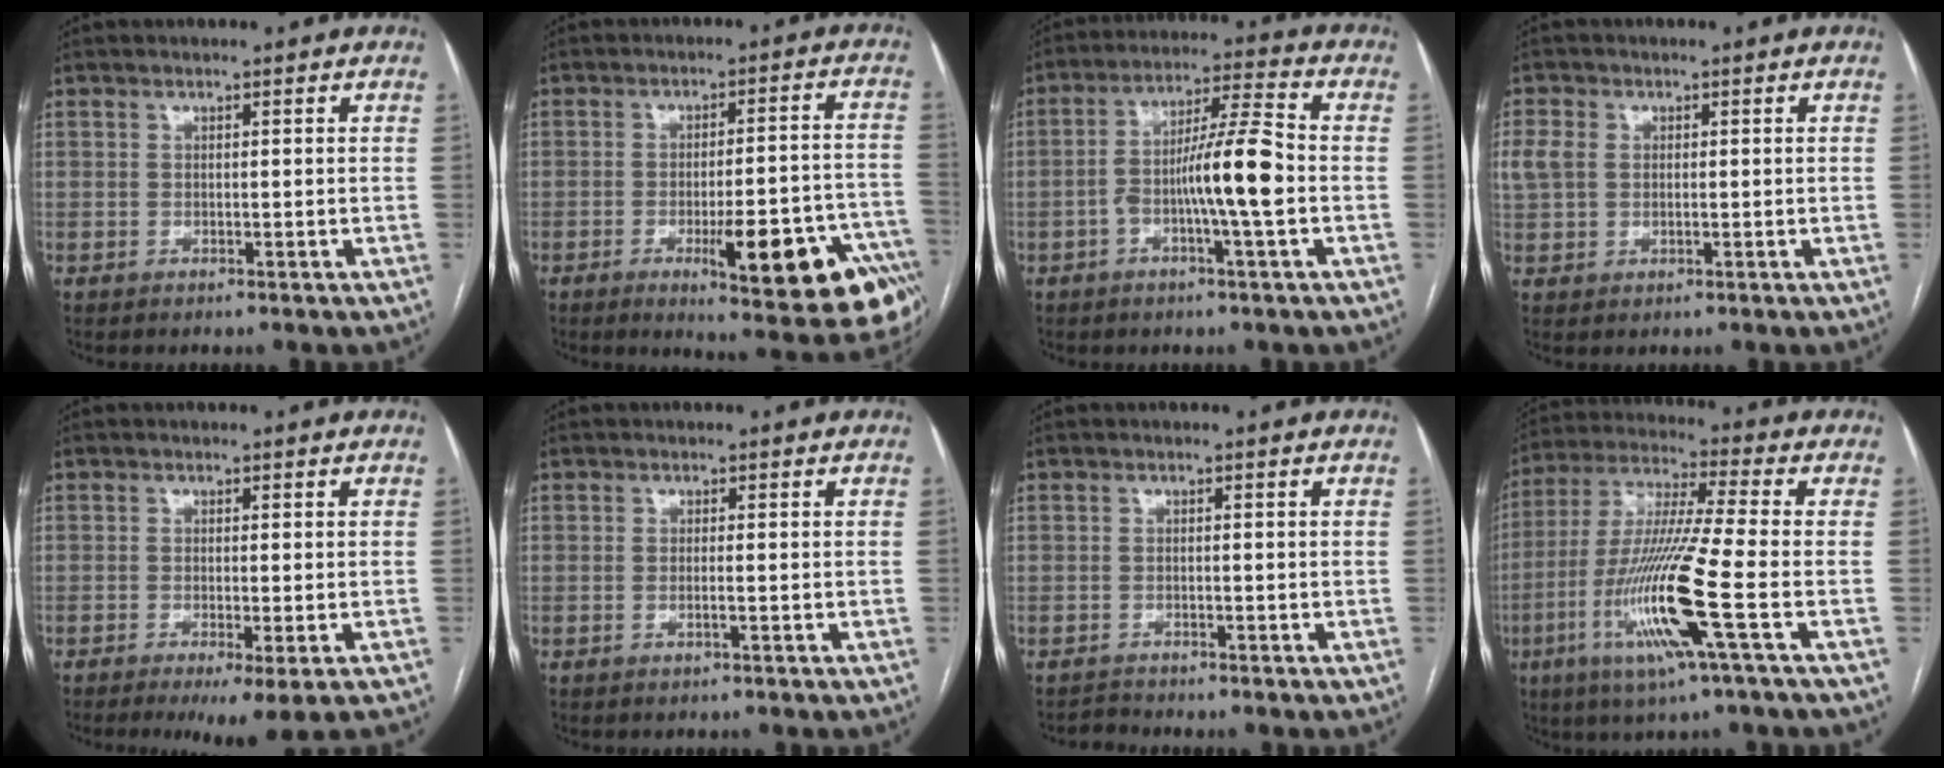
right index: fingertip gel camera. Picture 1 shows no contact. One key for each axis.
{"total": 18.9, "fx": -9.3, "fy": 3.6, "fz": 16.0, "tx": -0.116, "ty": 0.018, "tz": -0.114}
{"total": 10.3, "fx": -2.2, "fy": 0.4, "fz": 10.1, "tx": -0.179, "ty": 0.015, "tz": -0.044}
{"total": 3.8, "fx": 0.7, "fy": 2.9, "fz": 2.3, "tx": -0.066, "ty": 0.011, "tz": 0.014}
{"total": 6.1, "fx": -3.8, "fy": 0.1, "fz": 4.7, "tx": -0.061, "ty": -0.017, "tz": -0.058}
{"total": 1.0, "fx": -0.4, "fy": 0.0, "fz": 0.9, "tx": -0.019, "ty": -0.001, "tz": -0.006}
{"total": 1.4, "fx": -1.4, "fy": -0.2, "fz": -0.4, "tx": 0.008, "ty": -0.009, "tz": -0.022}
{"total": 15.9, "fx": -5.3, "fy": -0.9, "fz": 14.9, "tx": -0.307, "ty": -0.020, "tz": -0.107}